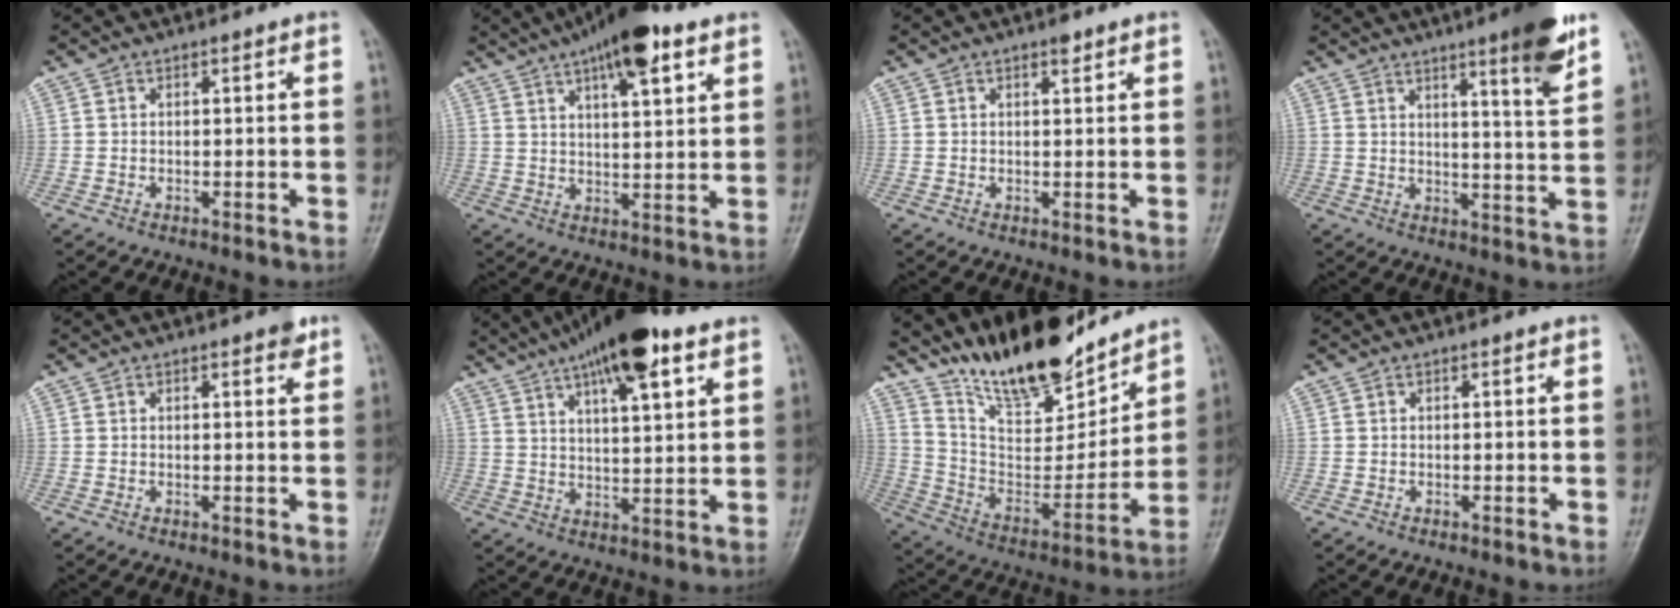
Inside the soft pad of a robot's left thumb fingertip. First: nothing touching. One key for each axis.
{"total": 13.4, "fx": 7.8, "fy": 4.0, "fz": 10.2, "tx": -0.143, "ty": -0.015, "tz": 0.120}
{"total": 1.4, "fx": 1.0, "fy": 0.4, "fz": 0.9, "tx": -0.011, "ty": -0.005, "tz": 0.015}
{"total": 10.6, "fx": 6.6, "fy": 0.9, "fz": 8.3, "tx": -0.106, "ty": -0.040, "tz": 0.090}
{"total": 2.1, "fx": 1.3, "fy": 0.7, "fz": 1.5, "tx": -0.016, "ty": -0.005, "tz": 0.014}
{"total": 16.9, "fx": 10.1, "fy": 4.7, "fz": 12.6, "tx": -0.194, "ty": -0.019, "tz": 0.163}
{"total": 19.6, "fx": 16.5, "fy": 5.7, "fz": 8.9, "tx": -0.106, "ty": -0.104, "tz": 0.295}
{"total": 0.0}